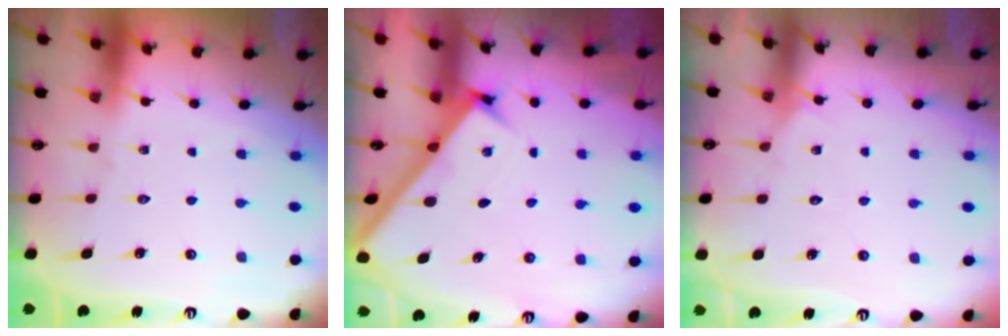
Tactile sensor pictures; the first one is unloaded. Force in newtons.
{"total": 2.4, "press": 2.4, "slide": 0.3}
{"total": 3.6, "press": 3.6, "slide": 0.4}